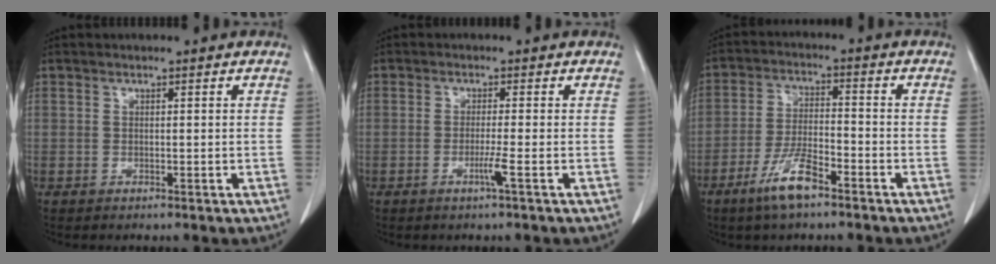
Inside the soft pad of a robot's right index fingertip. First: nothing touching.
{"total": 2.2, "force": [-1.0, -0.6, 1.8], "torque": [-0.038, -0.005, -0.021]}
{"total": 7.6, "force": [-5.0, 1.5, 5.5], "torque": [-0.115, -0.009, -0.092]}